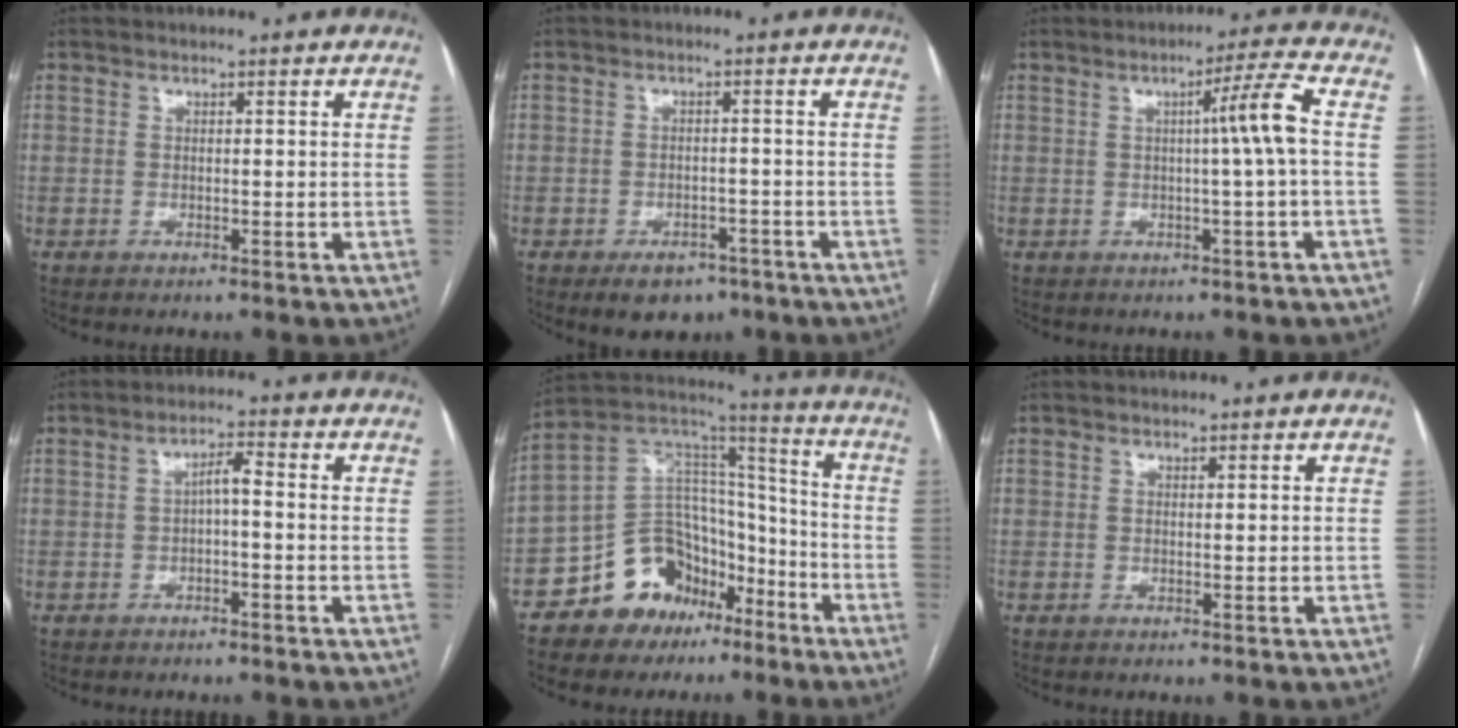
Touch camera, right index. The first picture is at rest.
{"total": 5.5, "force": [-3.6, 3.4, 2.2], "torque": [-0.029, 0.002, -0.045]}
{"total": 5.5, "force": [0.2, -1.4, 5.3], "torque": [-0.082, 0.006, 0.004]}
{"total": 2.8, "force": [-0.3, 0.6, 2.7], "torque": [-0.049, 0.013, -0.004]}
{"total": 15.6, "force": [-9.5, 10.8, 6.1], "torque": [-0.103, 0.086, -0.156]}
{"total": 0.0}